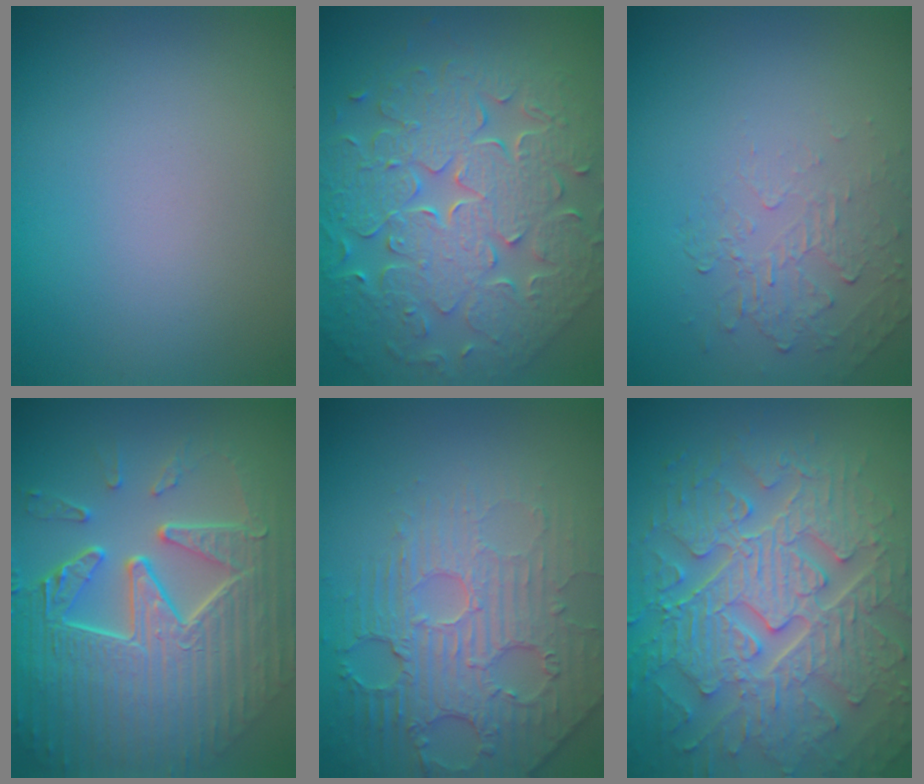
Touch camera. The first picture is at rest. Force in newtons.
{"total": 9.5, "press": 6.7, "slide": 6.7}
{"total": 2.1, "press": 0.7, "slide": 2.0}
{"total": 10.0, "press": 6.8, "slide": 7.3}
{"total": 4.5, "press": 4.2, "slide": 1.6}
{"total": 9.2, "press": 6.7, "slide": 6.3}